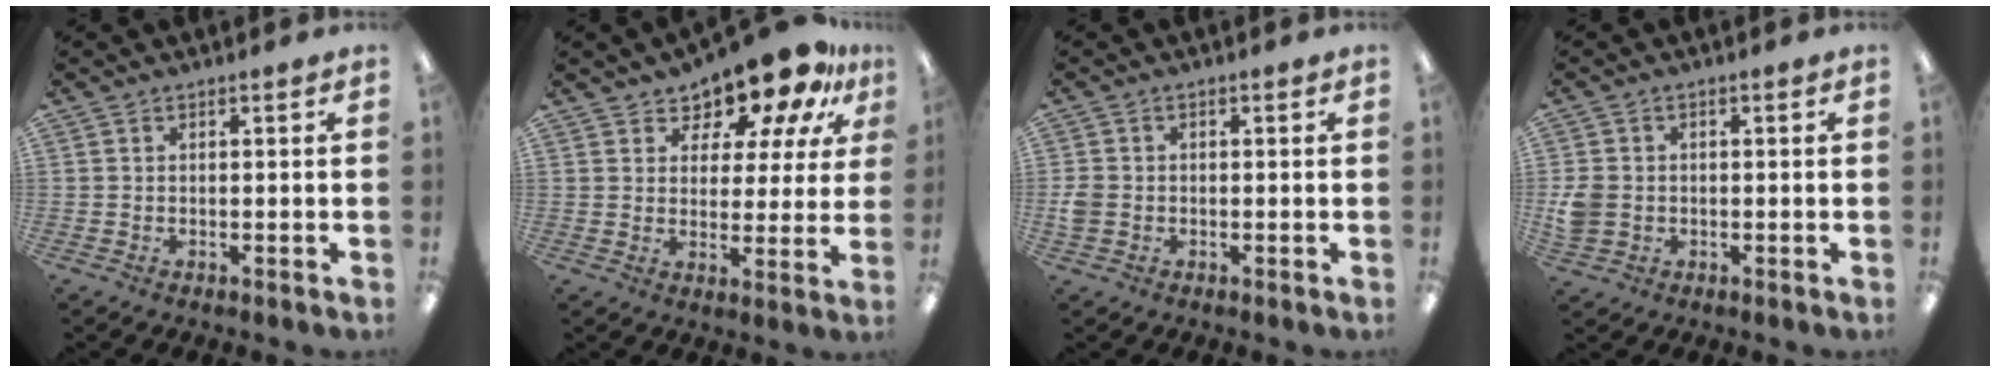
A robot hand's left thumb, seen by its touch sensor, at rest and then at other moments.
{"total": 12.2, "force": [10.6, 4.5, 4.1], "torque": [-0.076, -0.090, 0.186]}
{"total": 3.1, "force": [-0.7, 2.5, 1.6], "torque": [-0.017, 0.004, -0.013]}
{"total": 5.0, "force": [-0.5, 4.4, 2.4], "torque": [-0.047, 0.005, -0.009]}